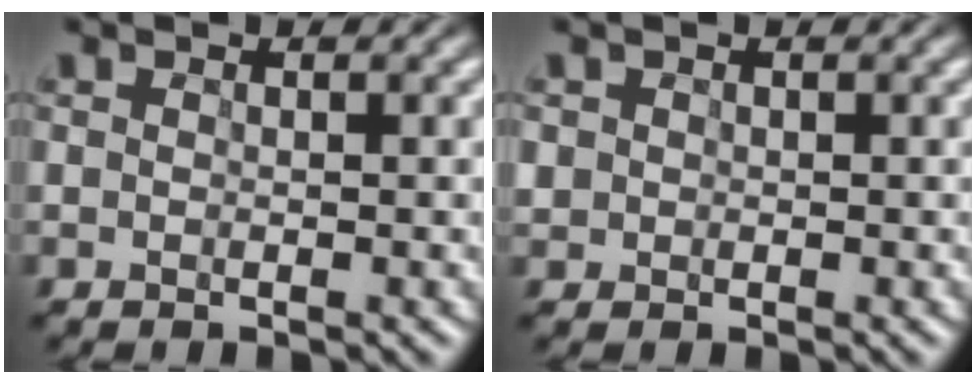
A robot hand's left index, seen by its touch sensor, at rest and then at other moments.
{"total": 1.9, "force": [0.2, 1.9, 0.5], "torque": [-0.011, 0.022, 0.001]}